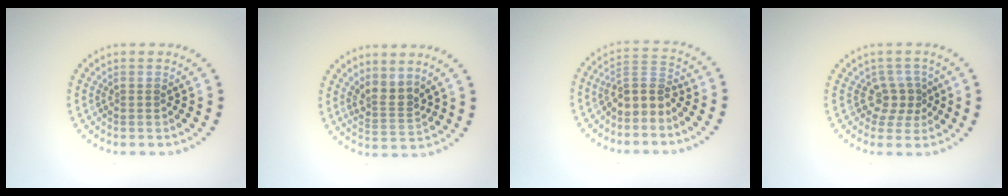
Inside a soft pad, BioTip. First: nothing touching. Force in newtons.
{"total": 2.6, "press": 1.9, "slide": 1.9}
{"total": 3.1, "press": 2.5, "slide": 1.8}
{"total": 2.4, "press": 1.7, "slide": 1.7}